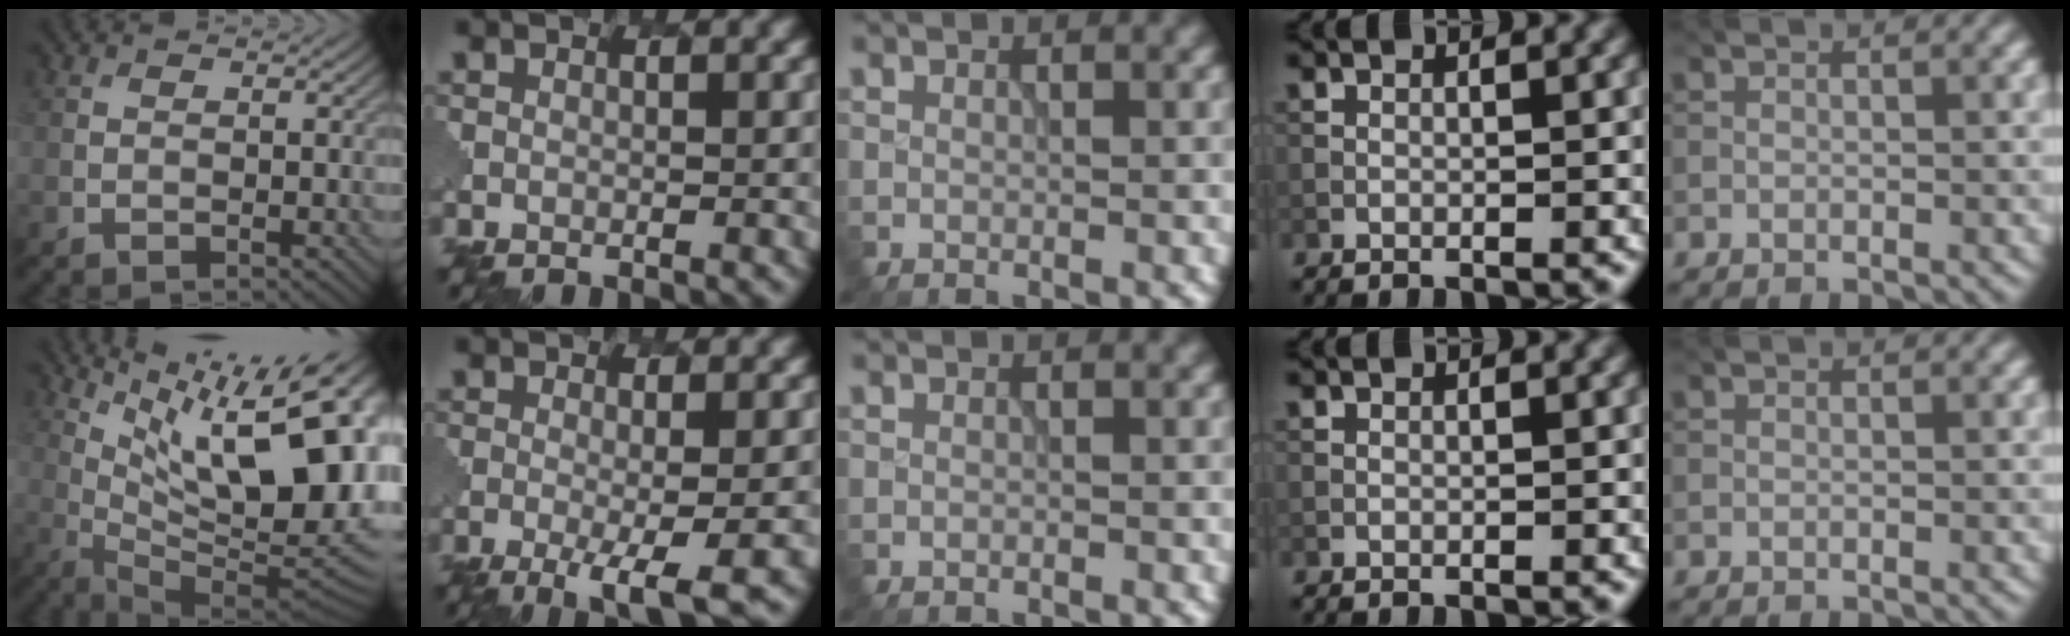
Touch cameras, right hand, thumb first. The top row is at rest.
{"thumb": {"total": 17.7, "force": [6.3, 5.6, 15.6], "torque": [-0.221, 0.019, 0.116]}, "index": {"total": 6.0, "force": [-2.7, 1.4, 5.1], "torque": [-0.068, -0.006, -0.039]}}